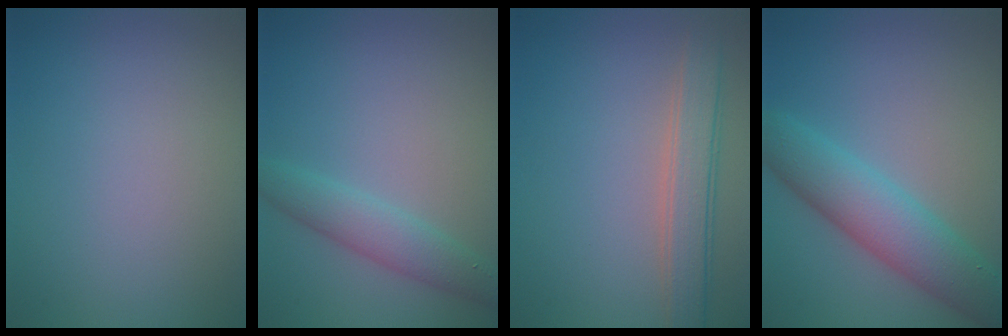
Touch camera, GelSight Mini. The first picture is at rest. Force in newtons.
{"total": 3.0, "press": 3.0, "slide": 0.1}
{"total": 3.3, "press": 3.3, "slide": 0.3}
{"total": 6.4, "press": 6.4, "slide": 0.3}